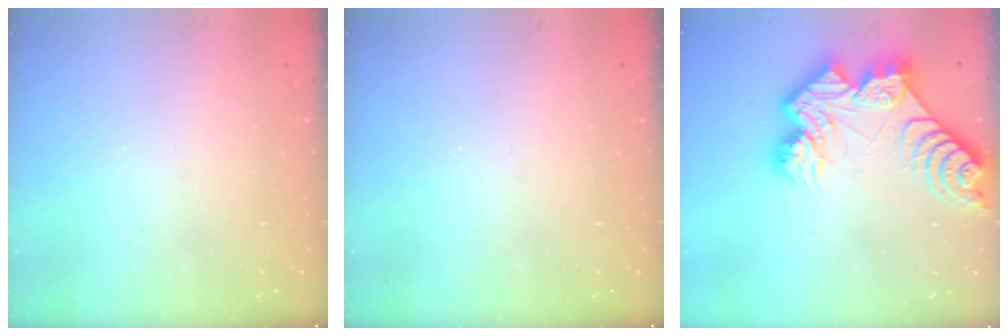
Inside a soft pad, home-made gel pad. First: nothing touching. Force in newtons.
{"total": 0.0}
{"total": 16.9, "press": 16.8, "slide": 1.8}